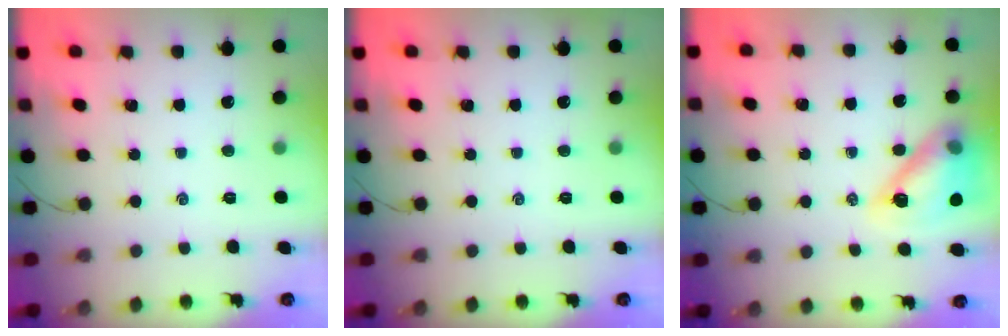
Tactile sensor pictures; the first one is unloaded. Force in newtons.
{"total": 0.0}
{"total": 14.4, "press": 13.8, "slide": 4.1}